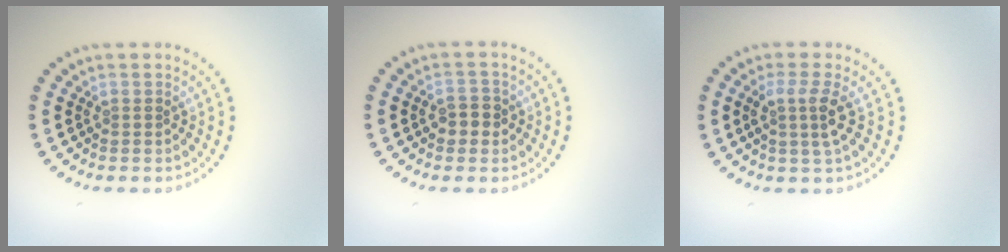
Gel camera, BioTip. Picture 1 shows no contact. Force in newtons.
{"total": 1.9, "press": 1.9, "slide": 0.4}
{"total": 2.5, "press": 1.9, "slide": 1.6}